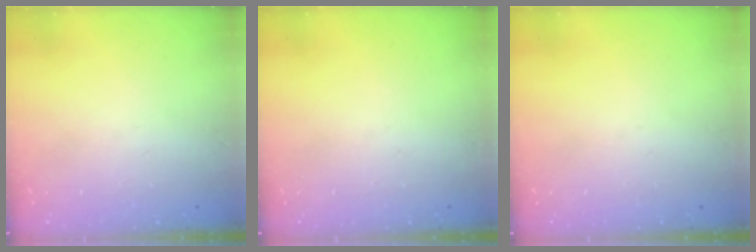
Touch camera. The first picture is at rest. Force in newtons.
{"total": 0.0}
{"total": 0.0}